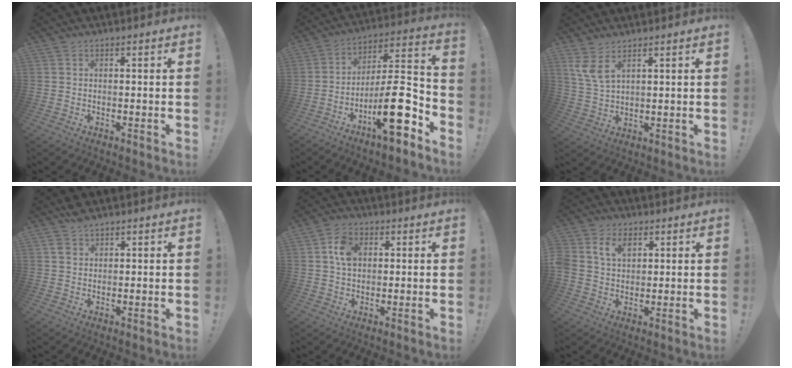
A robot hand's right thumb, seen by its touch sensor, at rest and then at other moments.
{"total": 18.6, "force": [-8.4, 5.2, 15.8], "torque": [-0.248, 0.043, -0.131]}
{"total": 6.0, "force": [3.9, 1.8, 4.1], "torque": [-0.091, -0.020, 0.073]}
{"total": 2.8, "force": [2.1, 1.5, 1.0], "torque": [-0.023, -0.007, 0.040]}
{"total": 6.9, "force": [1.6, 5.0, 4.4], "torque": [-0.068, 0.007, 0.031]}
{"total": 7.7, "force": [2.9, 5.6, 4.3], "torque": [-0.091, 0.006, 0.057]}